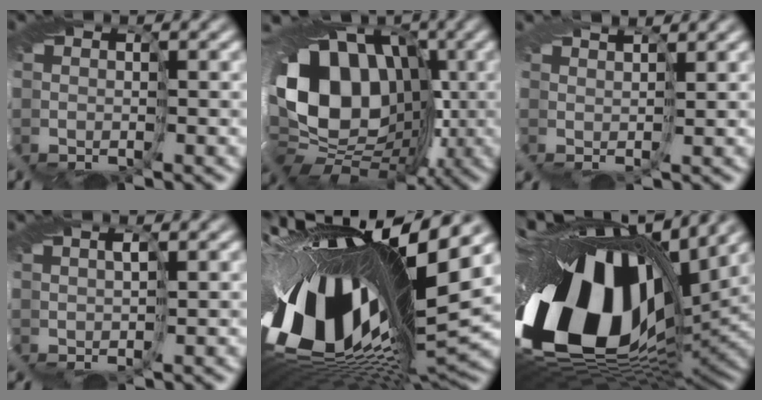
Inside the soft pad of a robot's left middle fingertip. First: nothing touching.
{"total": 11.1, "force": [0.8, 8.9, 6.5], "torque": [-0.098, 0.007, -0.008]}
{"total": 3.9, "force": [3.1, -2.2, -1.2], "torque": [0.022, 0.020, 0.015]}
{"total": 2.3, "force": [0.7, -2.0, -0.9], "torque": [0.022, 0.012, -0.001]}
{"total": 15.2, "force": [0.9, 5.0, 14.3], "torque": [-0.271, -0.058, 0.012]}
{"total": 16.5, "force": [1.4, 8.9, 13.8], "torque": [-0.270, -0.077, 0.023]}